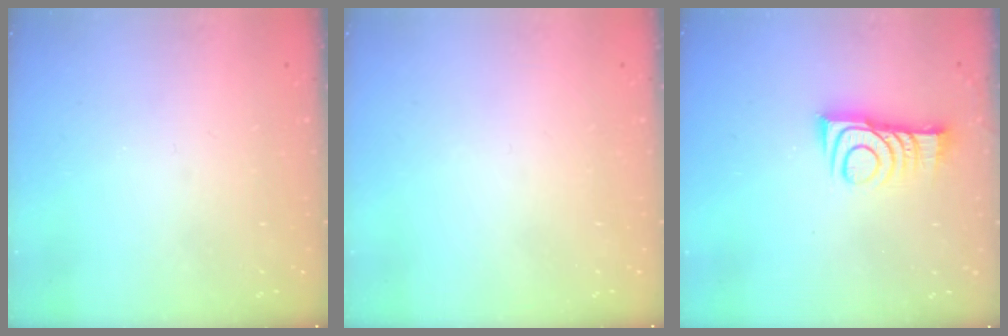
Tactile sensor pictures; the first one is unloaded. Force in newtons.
{"total": 1.5, "press": 1.5, "slide": 0.1}
{"total": 10.3, "press": 10.3, "slide": 0.5}